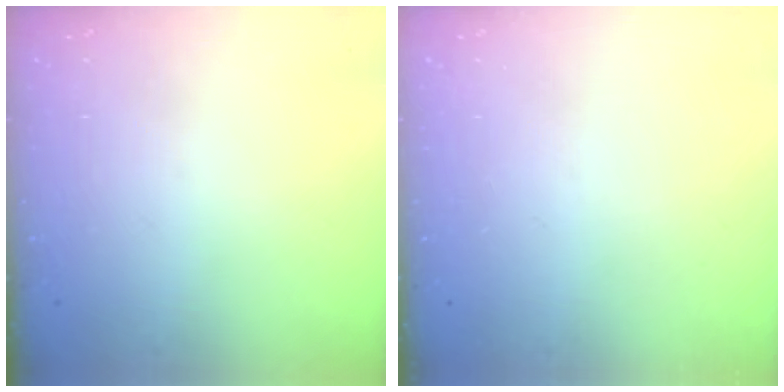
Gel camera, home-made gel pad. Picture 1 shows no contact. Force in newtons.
{"total": 0.0}